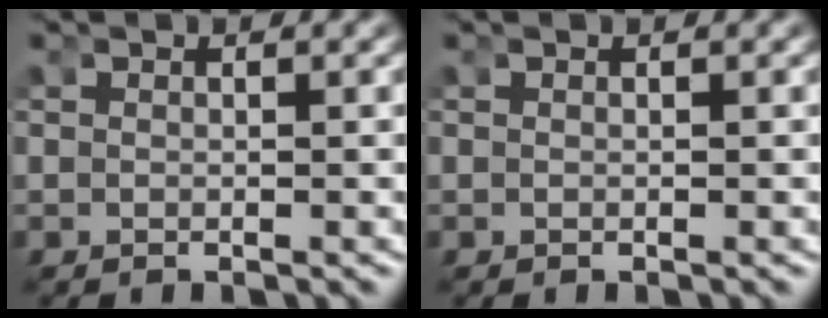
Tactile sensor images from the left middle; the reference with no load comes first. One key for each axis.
{"total": 0.0}